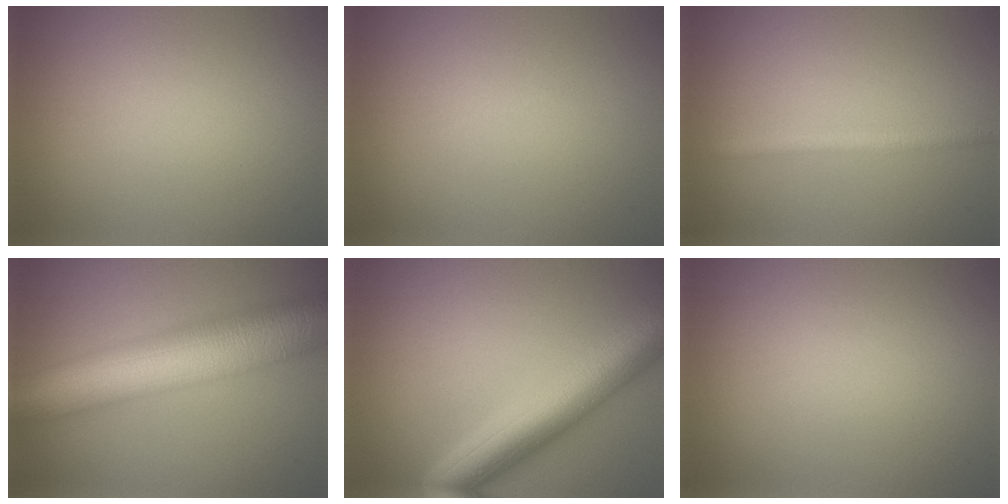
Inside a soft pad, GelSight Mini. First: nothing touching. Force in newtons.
{"total": 0.0}
{"total": 2.1, "press": 2.1, "slide": 0.0}
{"total": 11.9, "press": 11.9, "slide": 0.1}
{"total": 7.7, "press": 7.7, "slide": 0.2}
{"total": 0.0}